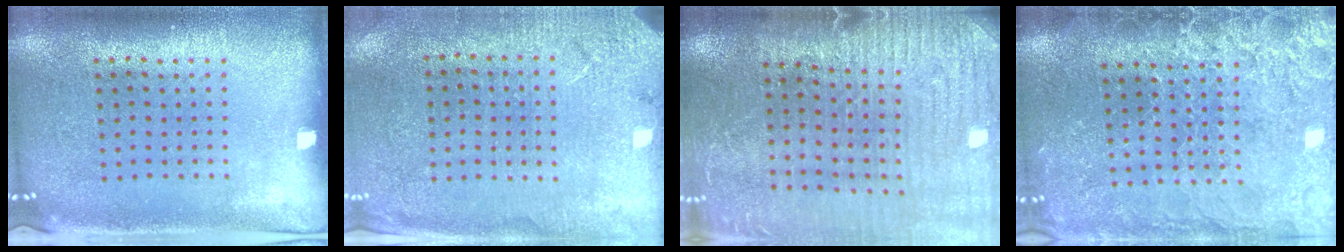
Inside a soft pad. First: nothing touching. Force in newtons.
{"total": 2.6, "press": 2.6, "slide": 0.4}
{"total": 3.0, "press": 3.0, "slide": 0.4}
{"total": 3.7, "press": 3.4, "slide": 1.5}